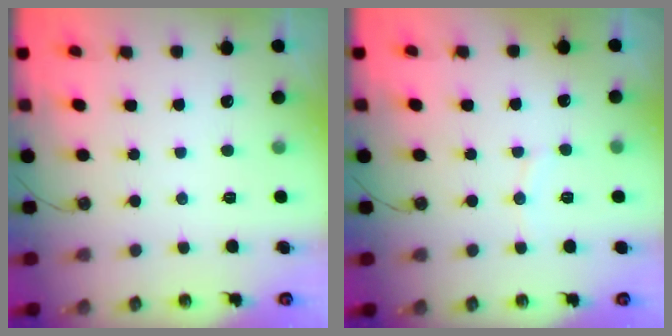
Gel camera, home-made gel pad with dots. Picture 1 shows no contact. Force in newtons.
{"total": 3.9, "press": 3.8, "slide": 0.6}